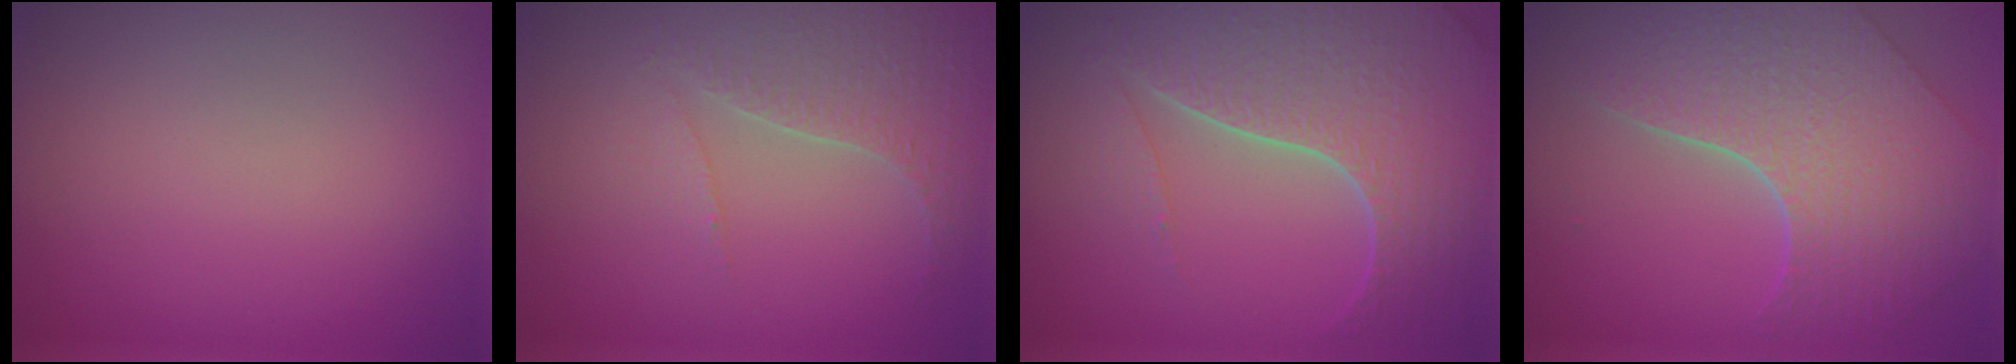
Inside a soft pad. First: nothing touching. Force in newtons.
{"total": 3.3, "press": 3.0, "slide": 1.6}
{"total": 7.5, "press": 5.6, "slide": 5.0}
{"total": 8.4, "press": 6.1, "slide": 5.7}